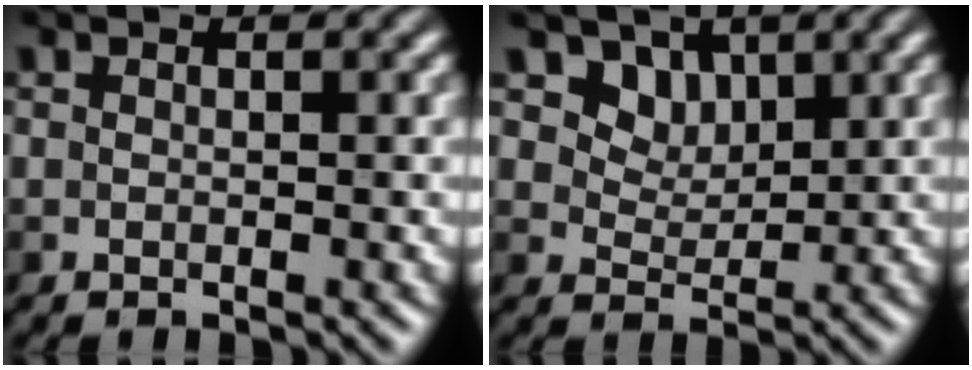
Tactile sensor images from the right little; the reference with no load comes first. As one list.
[{"total": 4.3, "force": [2.4, 3.0, 1.9], "torque": [-0.042, -0.024, 0.059]}]